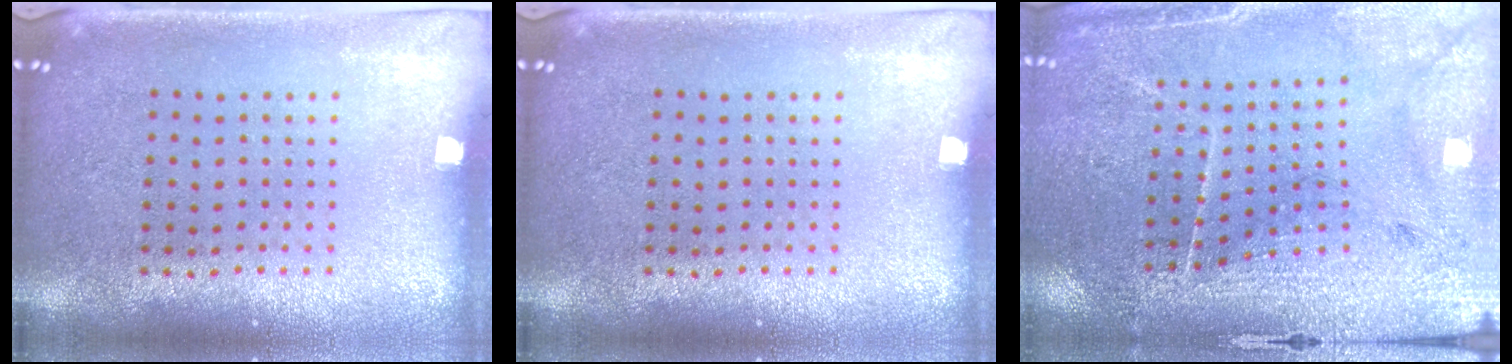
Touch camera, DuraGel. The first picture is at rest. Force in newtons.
{"total": 0.0}
{"total": 3.1, "press": 3.1, "slide": 0.1}